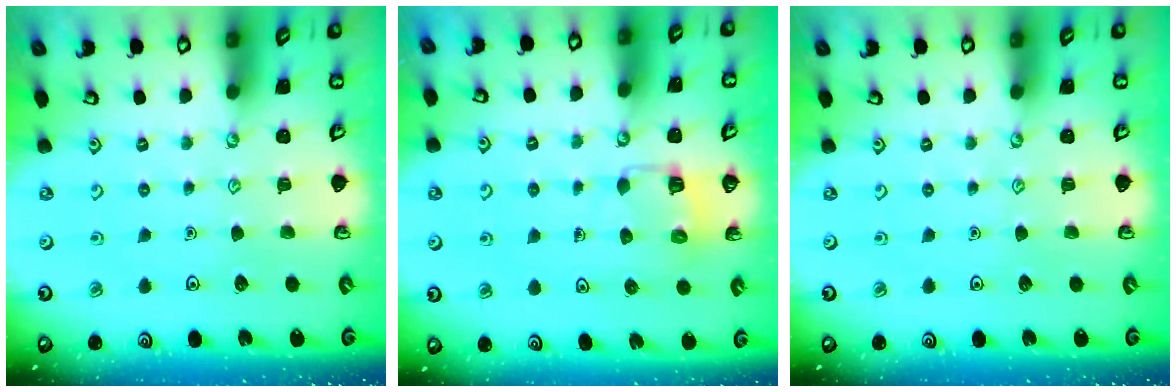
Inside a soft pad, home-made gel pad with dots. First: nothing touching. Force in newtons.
{"total": 5.2, "press": 5.2, "slide": 0.4}
{"total": 0.0}